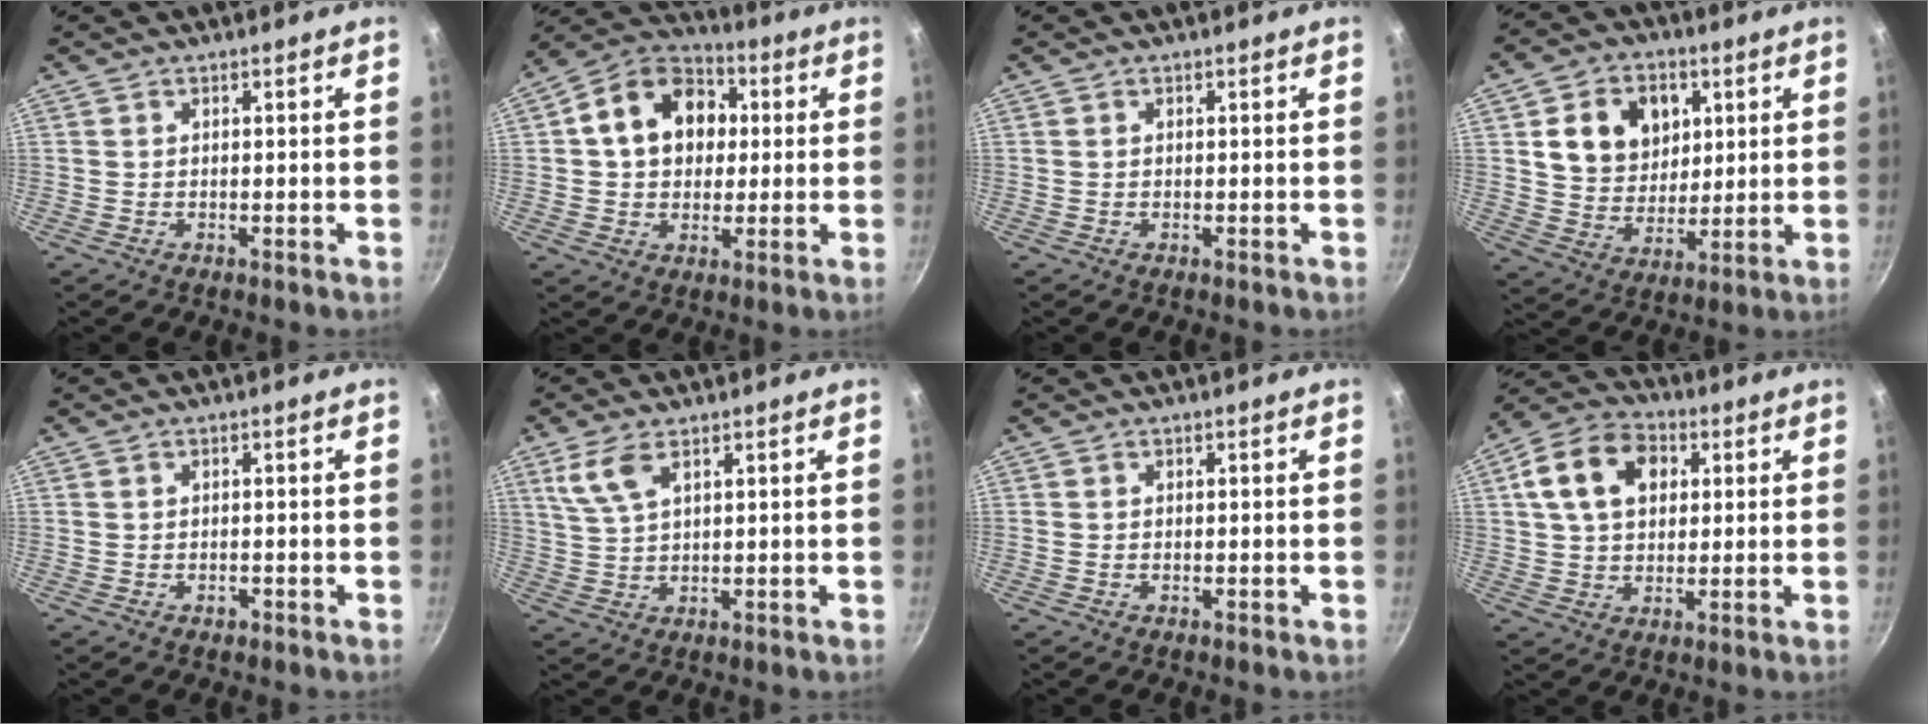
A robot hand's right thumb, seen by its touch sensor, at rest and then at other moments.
{"total": 15.3, "force": [2.7, 11.8, 9.3], "torque": [-0.124, 0.025, 0.028]}
{"total": 0.0}
{"total": 13.4, "force": [4.0, 10.6, 7.1], "torque": [-0.090, -0.011, 0.068]}
{"total": 0.9, "force": [-0.5, 0.7, 0.4], "torque": [-0.005, 0.003, -0.005]}
{"total": 5.7, "force": [3.0, 2.4, 4.2], "torque": [-0.086, -0.008, 0.067]}
{"total": 0.0}
{"total": 13.3, "force": [3.7, 9.6, 8.5], "torque": [-0.131, 0.013, 0.048]}